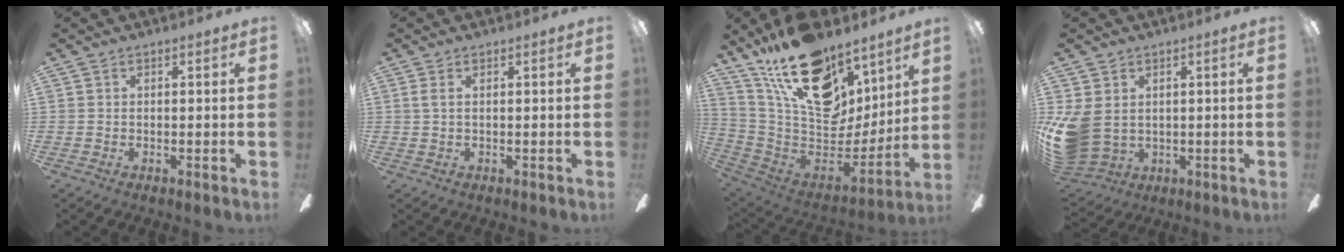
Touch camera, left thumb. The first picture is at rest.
{"total": 1.5, "force": [0.1, 0.4, 1.5], "torque": [-0.029, 0.001, 0.002]}
{"total": 24.4, "force": [15.8, 13.0, 13.3], "torque": [-0.231, -0.090, 0.290]}
{"total": 10.9, "force": [0.1, 8.9, 6.2], "torque": [-0.158, 0.000, 0.006]}